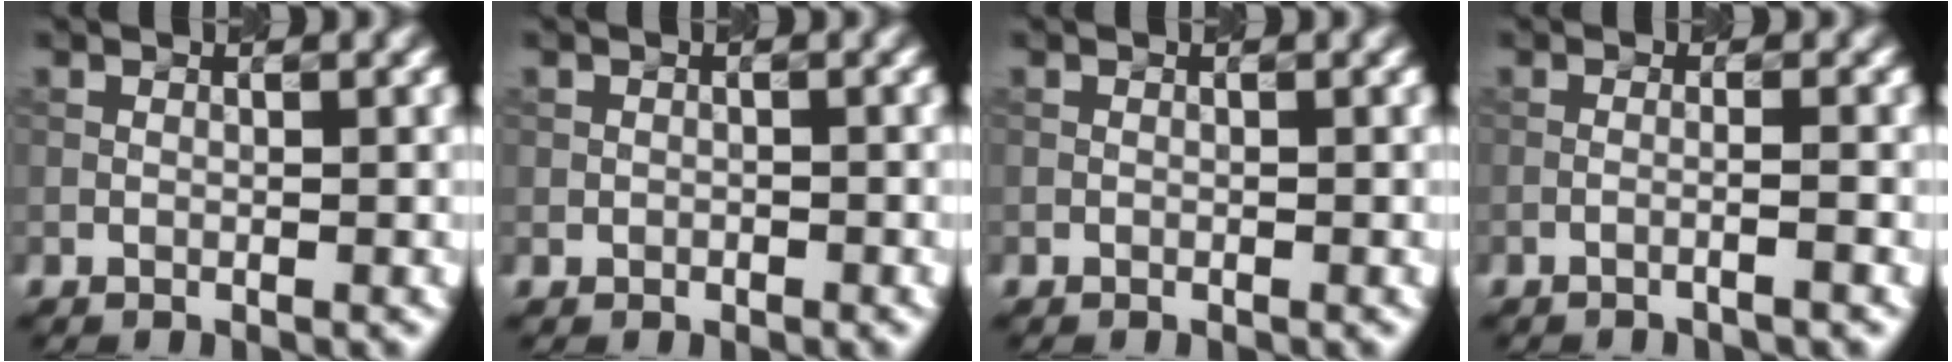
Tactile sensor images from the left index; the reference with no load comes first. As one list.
[{"total": 0.7, "force": [-0.2, 0.7, 0.2], "torque": [0.002, -0.004, -0.006]}, {"total": 0.0}, {"total": 1.8, "force": [-0.8, 0.3, 1.6], "torque": [-0.021, 0.005, -0.028]}]